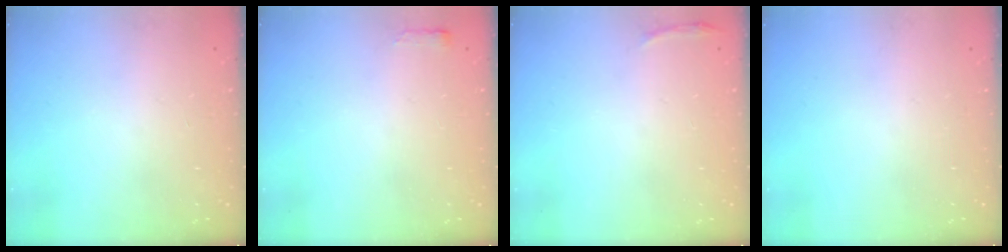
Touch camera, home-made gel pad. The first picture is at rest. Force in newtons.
{"total": 2.4, "press": 2.4, "slide": 0.4}
{"total": 3.0, "press": 1.9, "slide": 2.3}
{"total": 0.0}